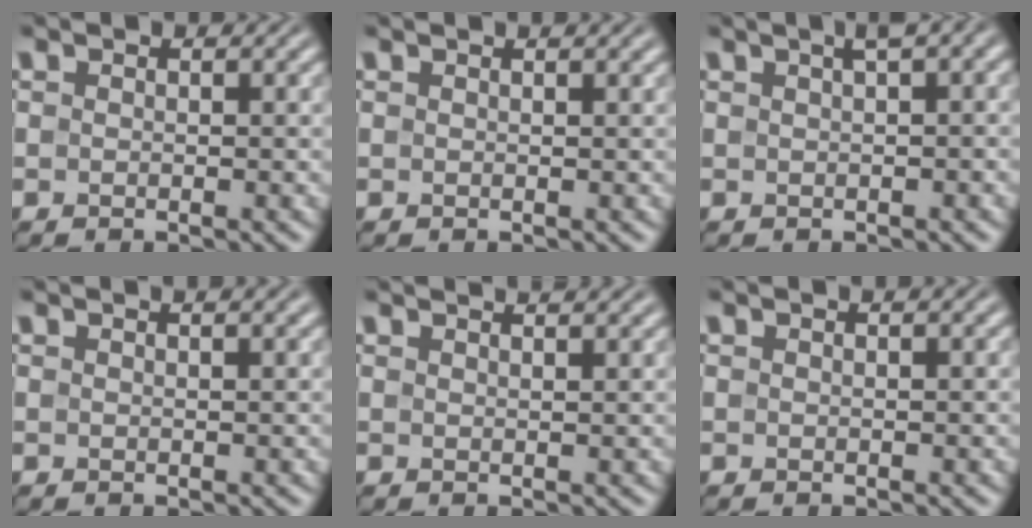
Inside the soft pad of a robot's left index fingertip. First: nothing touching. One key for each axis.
{"total": 1.2, "fx": 0.8, "fy": 0.4, "fz": 0.7, "tx": -0.007, "ty": -0.002, "tz": 0.004}
{"total": 3.8, "fx": 1.4, "fy": 1.2, "fz": 3.3, "tx": -0.035, "ty": 0.018, "tz": 0.019}
{"total": 2.0, "fx": 1.3, "fy": 0.7, "fz": 1.3, "tx": -0.010, "ty": 0.005, "tz": 0.000}
{"total": 3.4, "fx": 2.6, "fy": 1.3, "fz": 1.7, "tx": 0.003, "ty": 0.017, "tz": 0.000}
{"total": 0.9, "fx": 0.6, "fy": 0.3, "fz": 0.6, "tx": -0.005, "ty": -0.001, "tz": 0.003}